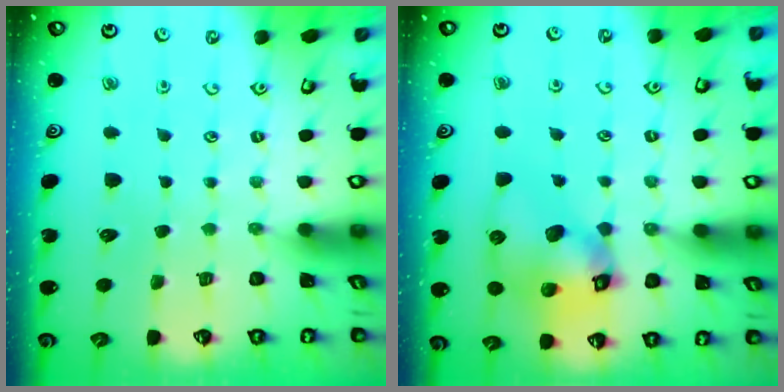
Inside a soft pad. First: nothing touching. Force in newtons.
{"total": 12.9, "press": 12.8, "slide": 1.8}